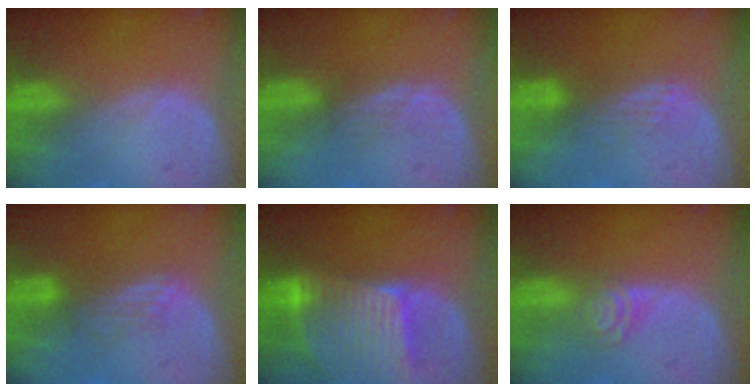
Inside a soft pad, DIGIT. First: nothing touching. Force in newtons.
{"total": 2.2, "press": 2.1, "slide": 0.2}
{"total": 3.0, "press": 2.5, "slide": 1.7}
{"total": 2.8, "press": 2.7, "slide": 0.6}
{"total": 9.5, "press": 8.4, "slide": 4.5}
{"total": 4.3, "press": 3.9, "slide": 1.7}